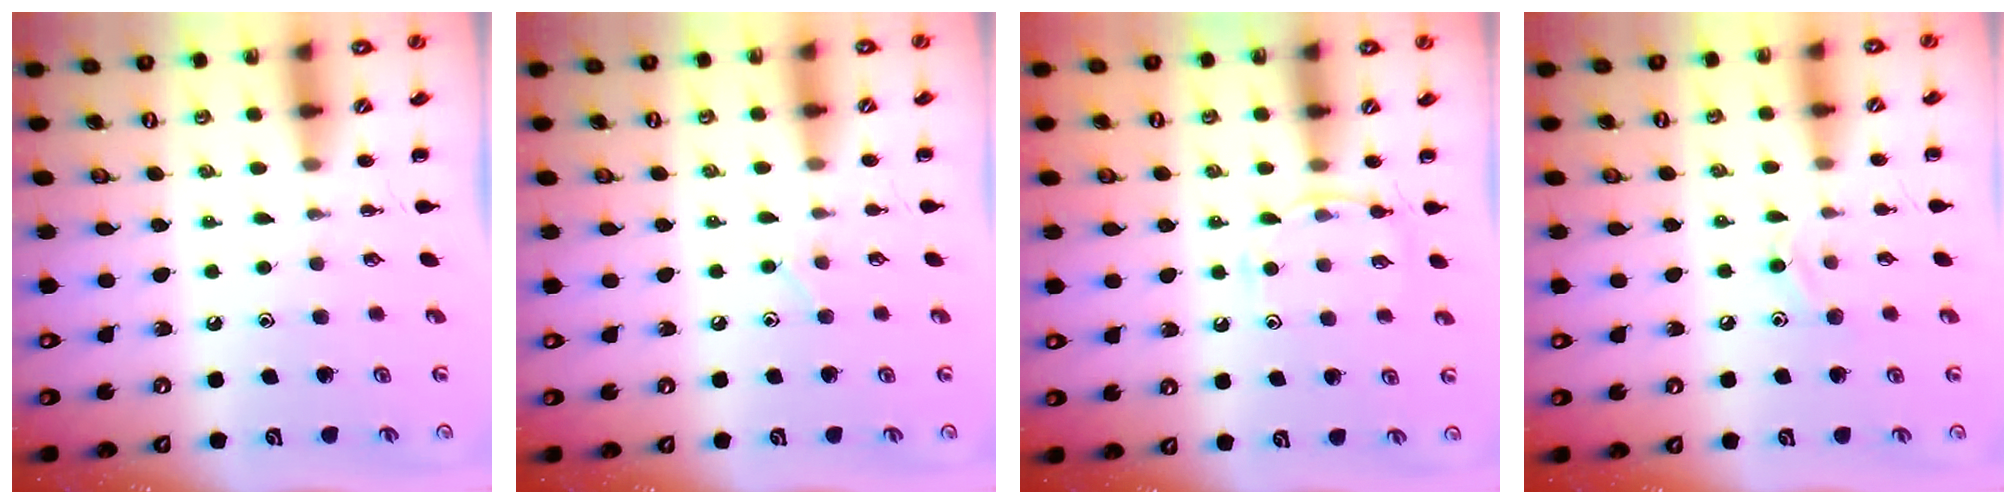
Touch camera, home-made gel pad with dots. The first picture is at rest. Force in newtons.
{"total": 4.2, "press": 4.0, "slide": 1.3}
{"total": 7.0, "press": 6.7, "slide": 1.8}
{"total": 8.0, "press": 7.7, "slide": 1.8}